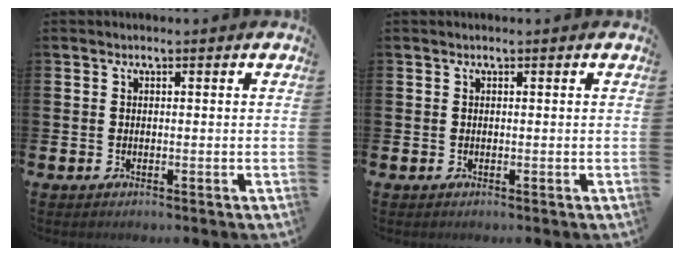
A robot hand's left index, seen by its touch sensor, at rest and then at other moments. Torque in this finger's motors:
{"motor_torque": [0.06, 0.18, 0.03, -0.01]}